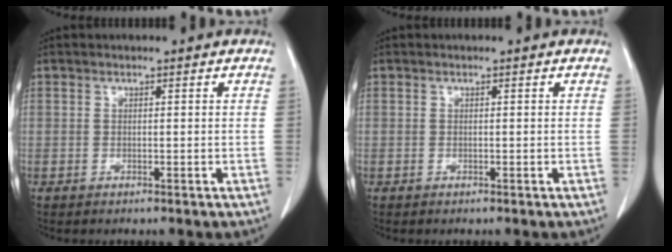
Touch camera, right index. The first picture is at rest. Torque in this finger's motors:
{"motor_torque": [0.02, -0.01, -0.03, 0.00]}